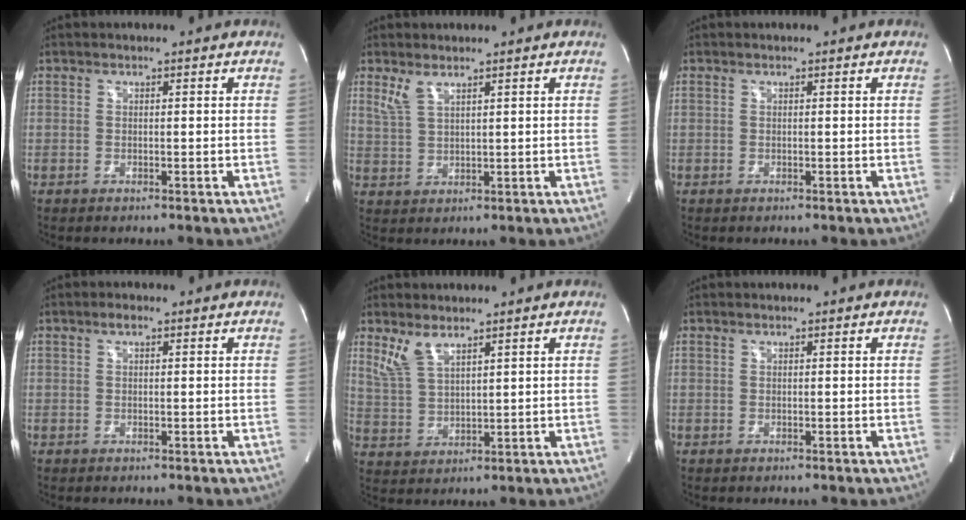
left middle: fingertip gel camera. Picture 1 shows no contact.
{"total": 3.0, "force": [2.2, 0.8, 1.9], "torque": [-0.053, 0.002, 0.056]}
{"total": 0.0}
{"total": 1.1, "force": [0.6, 0.4, 0.9], "torque": [-0.015, 0.006, 0.009]}
{"total": 4.9, "force": [3.5, 1.6, 3.0], "torque": [-0.074, 0.002, 0.084]}
{"total": 0.0}